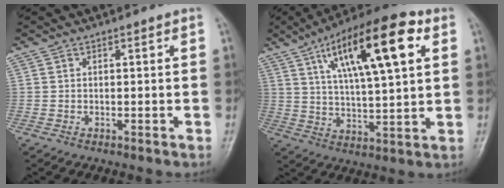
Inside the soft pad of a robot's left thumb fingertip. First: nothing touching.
{"total": 19.8, "force": [7.9, 6.3, 17.0], "torque": [-0.258, -0.008, 0.126]}